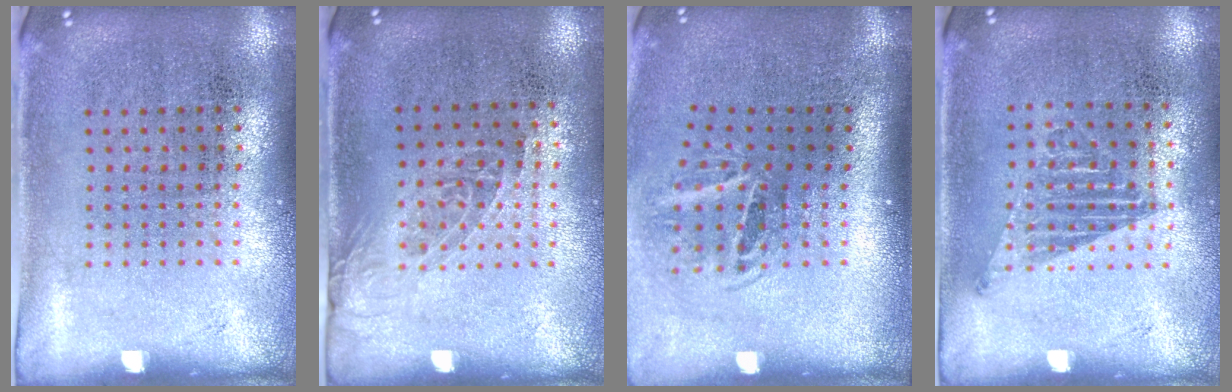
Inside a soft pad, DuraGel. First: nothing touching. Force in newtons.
{"total": 1.3, "press": 1.0, "slide": 0.8}
{"total": 1.9, "press": 1.3, "slide": 1.4}
{"total": 1.3, "press": 1.0, "slide": 0.8}